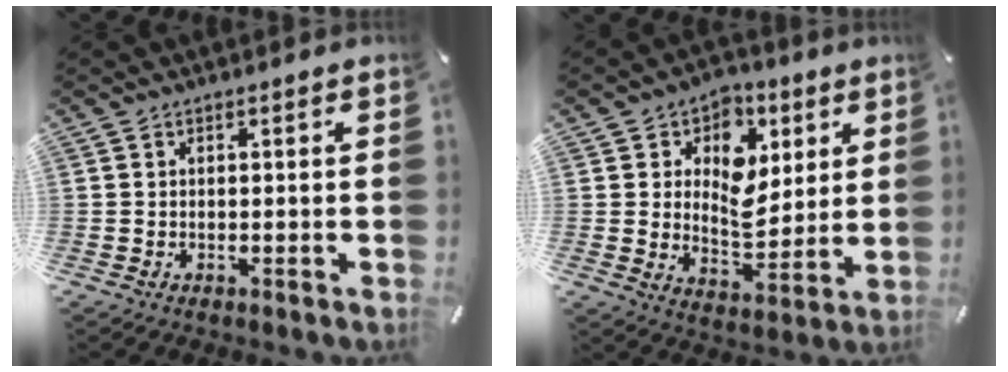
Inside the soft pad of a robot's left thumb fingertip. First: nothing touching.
{"total": 11.2, "force": [3.0, 9.3, 5.5], "torque": [-0.066, -0.025, 0.055]}